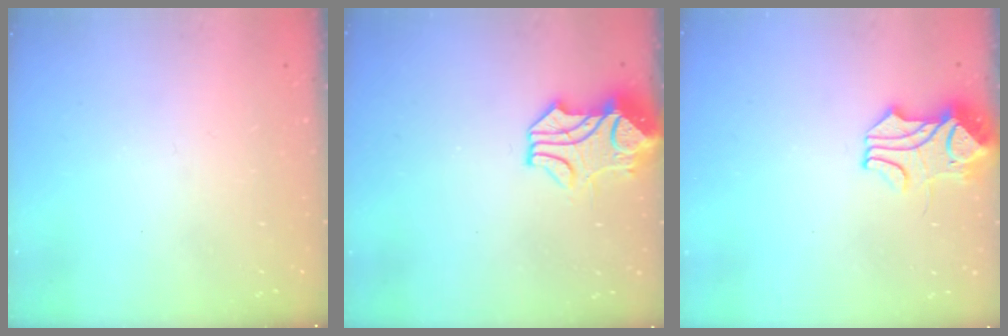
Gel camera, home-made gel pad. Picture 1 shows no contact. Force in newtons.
{"total": 2.0, "press": 1.8, "slide": 1.0}
{"total": 2.8, "press": 2.7, "slide": 0.6}